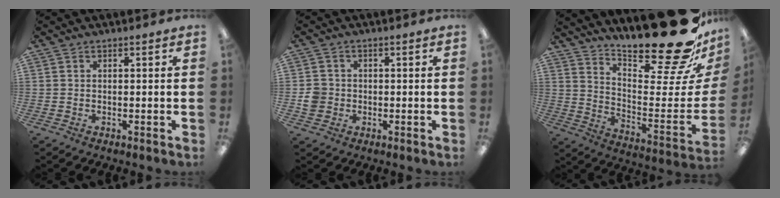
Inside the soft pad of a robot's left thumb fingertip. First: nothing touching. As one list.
[{"total": 3.9, "force": [-0.4, 3.7, 1.2], "torque": [-0.015, 0.006, -0.007]}, {"total": 26.0, "force": [19.7, 4.9, 16.2], "torque": [-0.187, -0.168, 0.320]}]